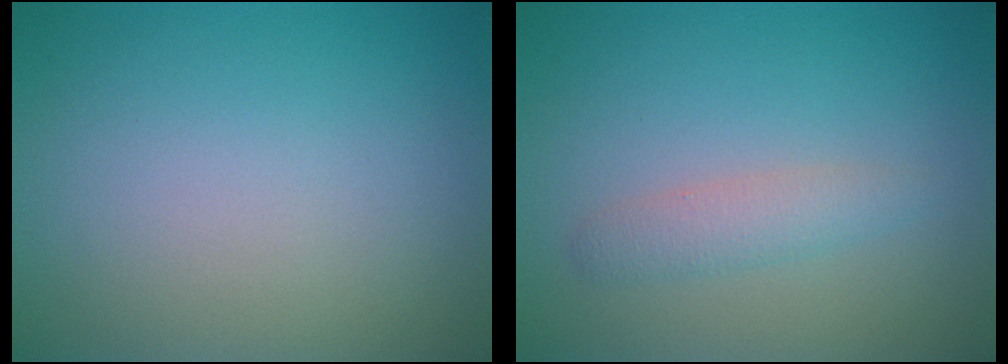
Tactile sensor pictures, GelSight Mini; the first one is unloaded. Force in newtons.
{"total": 1.8, "press": 1.8, "slide": 0.0}